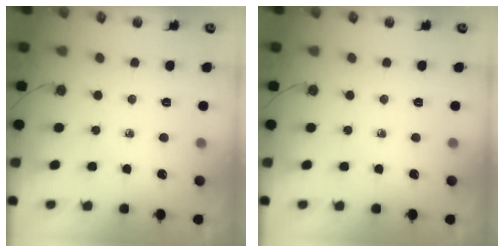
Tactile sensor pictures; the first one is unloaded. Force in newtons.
{"total": 0.0}